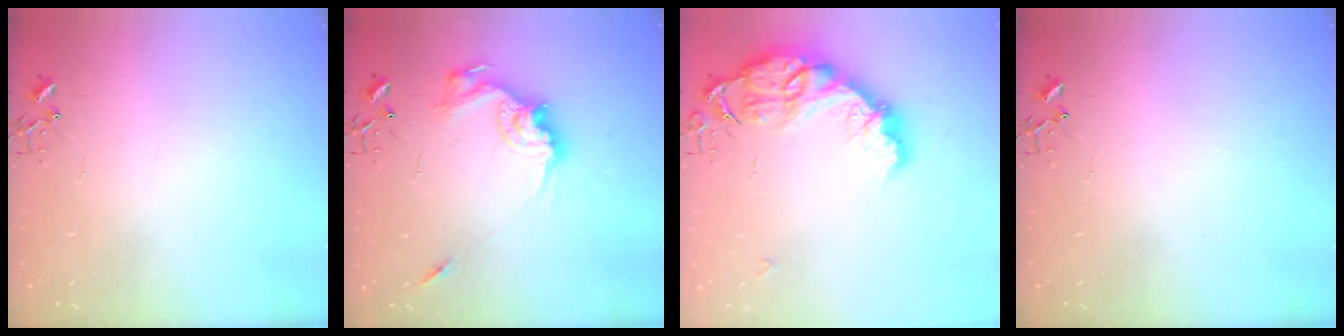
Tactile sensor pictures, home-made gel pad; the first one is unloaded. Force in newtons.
{"total": 14.8, "press": 14.8, "slide": 0.8}
{"total": 18.2, "press": 18.2, "slide": 1.3}
{"total": 0.0}